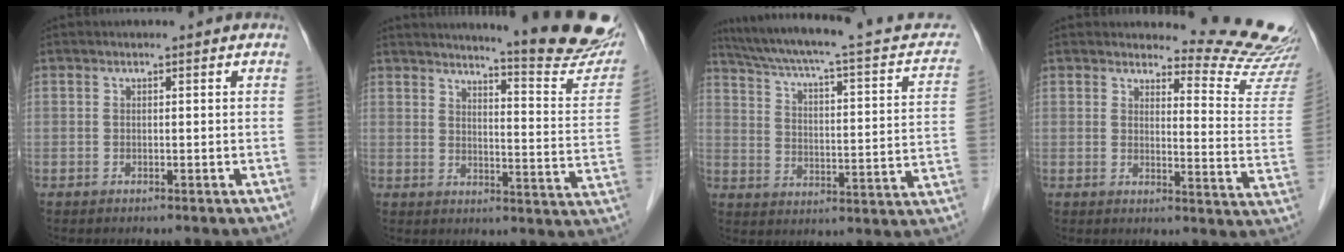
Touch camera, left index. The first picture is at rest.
{"total": 18.3, "force": [16.6, 0.3, 7.7], "torque": [-0.105, -0.103, 0.191]}
{"total": 23.0, "force": [19.3, 3.2, 12.2], "torque": [-0.182, -0.004, 0.245]}
{"total": 13.9, "force": [13.8, -0.3, 1.6], "torque": [-0.008, -0.141, 0.136]}